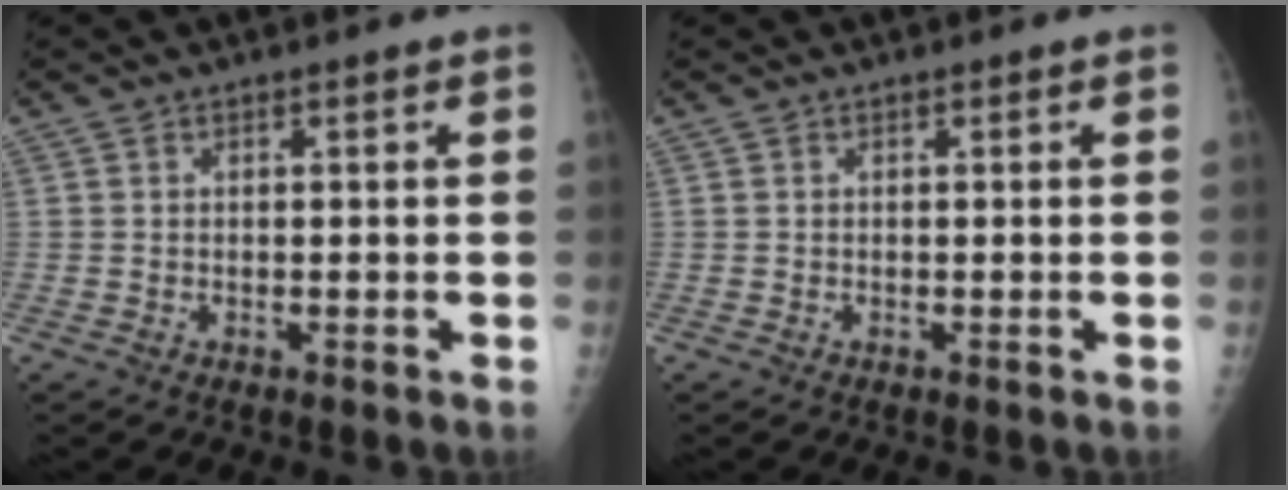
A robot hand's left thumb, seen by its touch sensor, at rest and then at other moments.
{"total": 0.0}